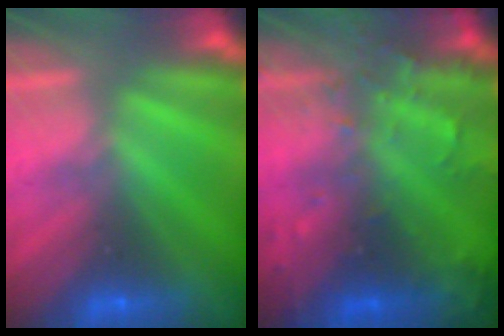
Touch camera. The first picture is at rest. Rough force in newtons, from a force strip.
{"total": 7.3}